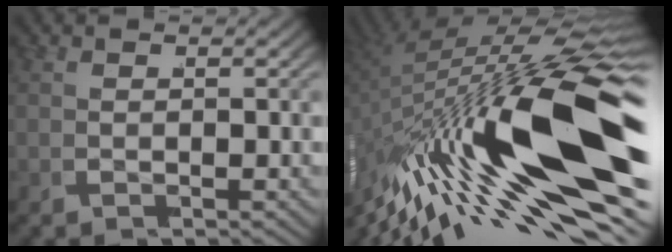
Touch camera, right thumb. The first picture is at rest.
{"total": 17.1, "force": [-2.1, 7.7, 15.1], "torque": [-0.273, -0.016, -0.028]}